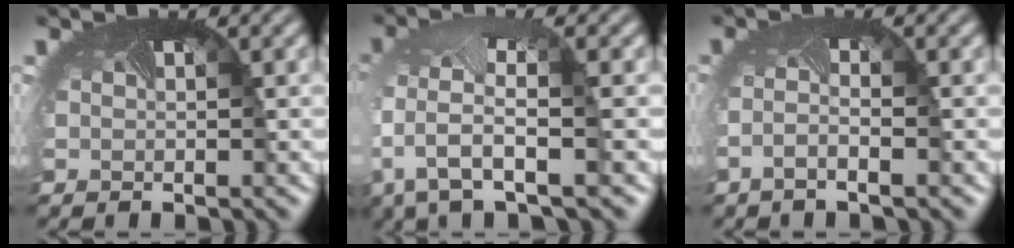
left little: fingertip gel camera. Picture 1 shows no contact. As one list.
[{"total": 5.2, "force": [-1.1, 2.1, 4.7], "torque": [-0.121, -0.021, -0.025]}, {"total": 1.3, "force": [-1.0, -0.3, 0.8], "torque": [-0.033, -0.006, -0.026]}]